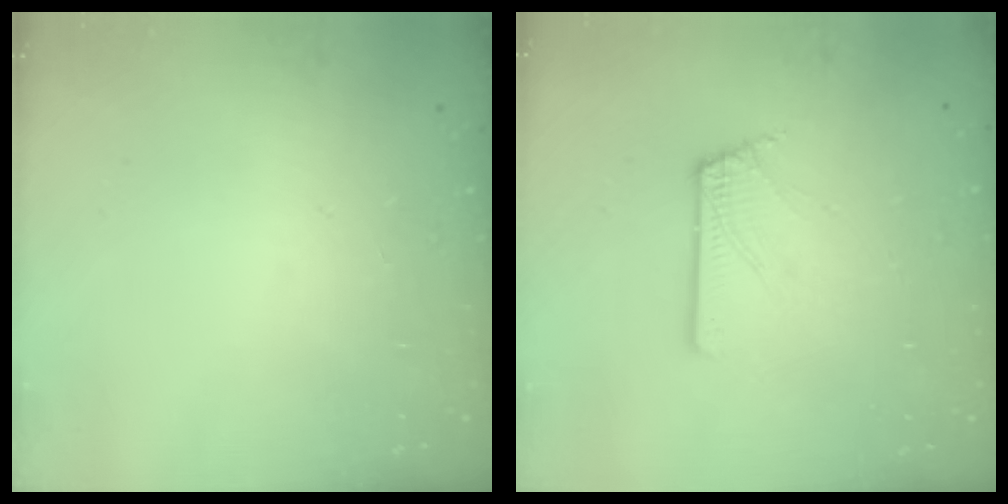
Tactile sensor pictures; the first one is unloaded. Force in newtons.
{"total": 2.6, "press": 2.6, "slide": 0.3}